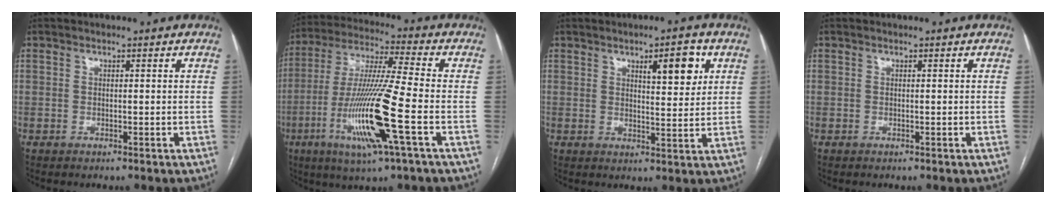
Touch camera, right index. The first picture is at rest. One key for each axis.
{"total": 16.7, "fx": -5.3, "fy": -0.1, "fz": 15.8, "tx": -0.325, "ty": -0.020, "tz": -0.102}
{"total": 6.4, "fx": 2.9, "fy": 1.6, "fz": 5.5, "tx": -0.078, "ty": -0.001, "tz": 0.042}
{"total": 0.0}